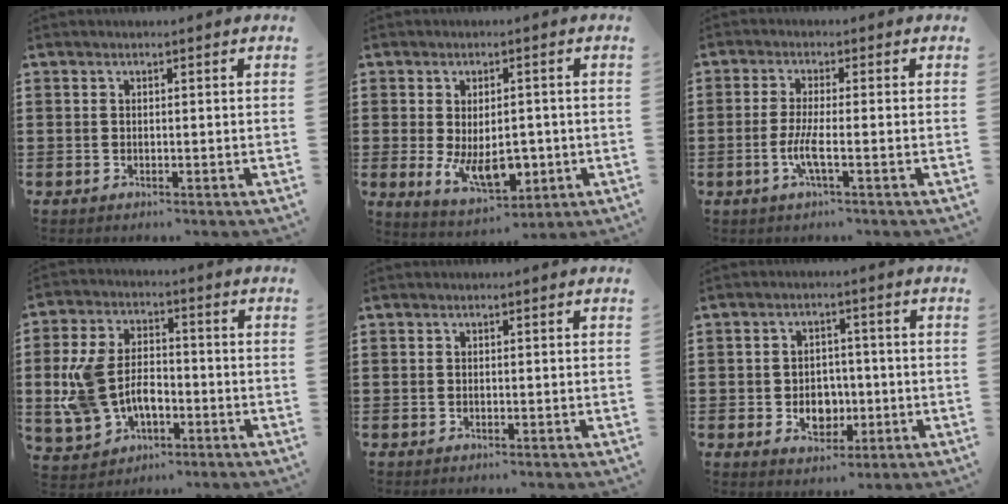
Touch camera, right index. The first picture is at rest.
{"total": 8.6, "force": [-1.3, 4.8, 6.9], "torque": [-0.115, -0.005, -0.022]}
{"total": 4.4, "force": [-1.5, 0.3, 4.1], "torque": [-0.092, -0.011, -0.034]}
{"total": 9.1, "force": [-1.7, 5.9, 6.7], "torque": [-0.170, 0.006, -0.037]}
{"total": 0.0}
{"total": 5.1, "force": [-1.1, 4.0, 3.0], "torque": [-0.045, 0.001, -0.021]}